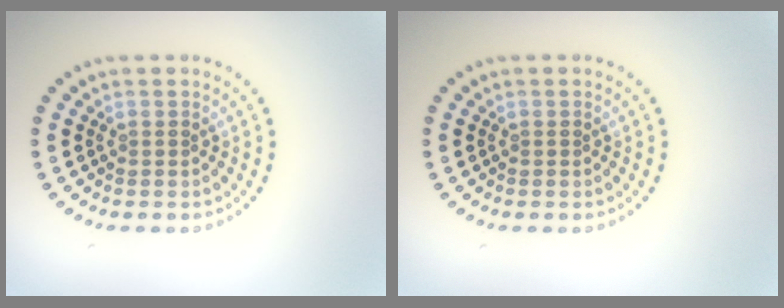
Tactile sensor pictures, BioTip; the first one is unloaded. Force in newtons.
{"total": 0.0}